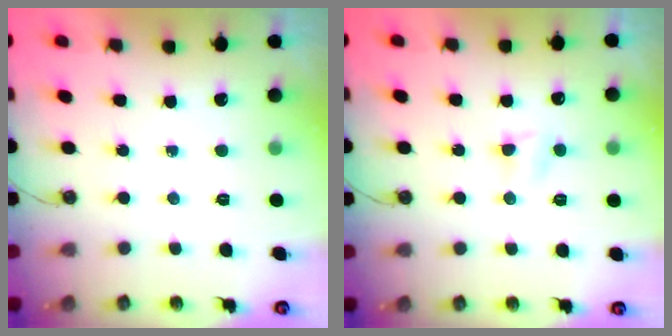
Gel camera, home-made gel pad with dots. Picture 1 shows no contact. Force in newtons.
{"total": 3.8, "press": 3.8, "slide": 0.6}